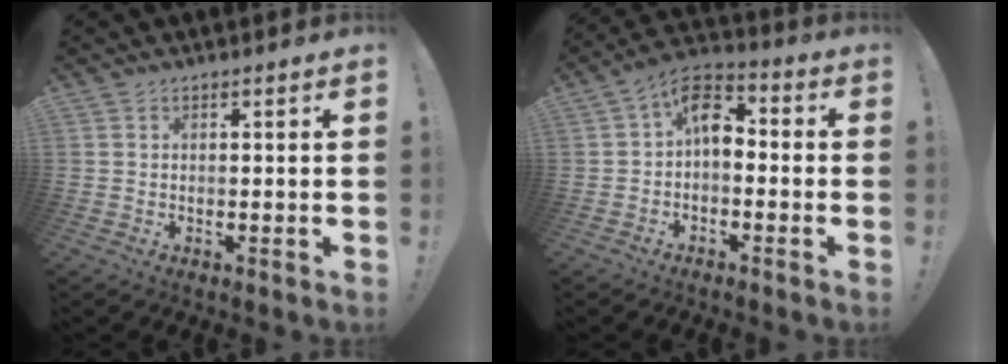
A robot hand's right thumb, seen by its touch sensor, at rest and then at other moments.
{"total": 8.0, "force": [-0.2, 5.4, 5.9], "torque": [-0.115, 0.022, 0.003]}